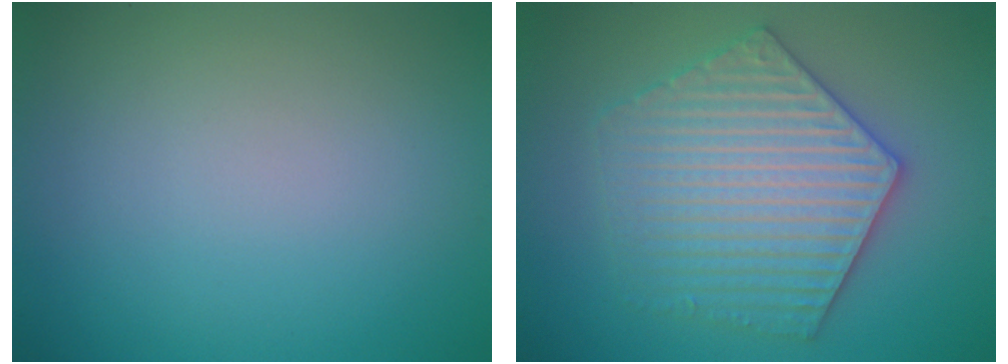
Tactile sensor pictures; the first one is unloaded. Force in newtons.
{"total": 6.1, "press": 6.0, "slide": 0.9}